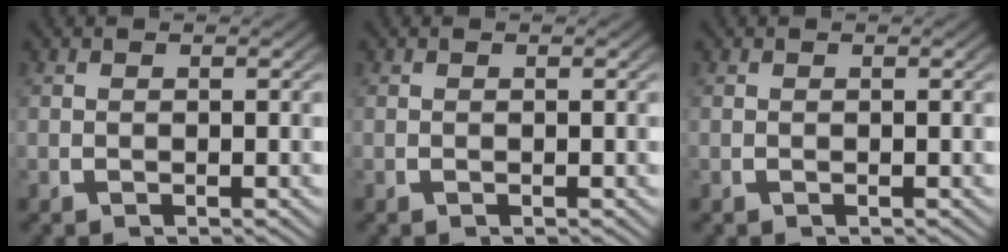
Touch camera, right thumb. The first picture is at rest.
{"total": 0.0}
{"total": 0.0}